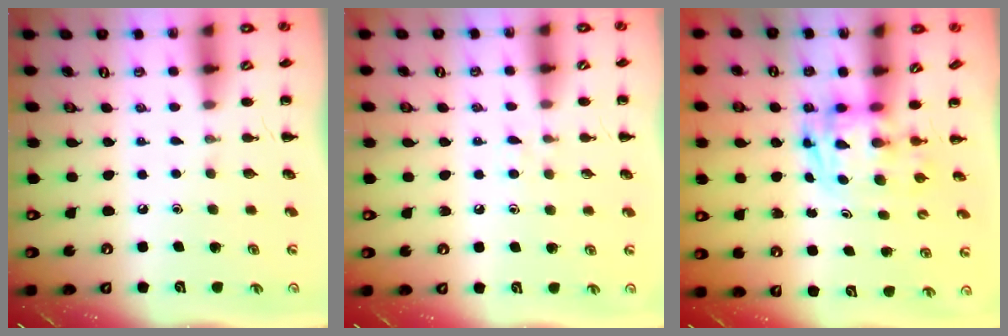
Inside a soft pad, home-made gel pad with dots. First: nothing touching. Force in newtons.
{"total": 3.5, "press": 3.2, "slide": 1.6}
{"total": 2.8, "press": 2.8, "slide": 0.5}